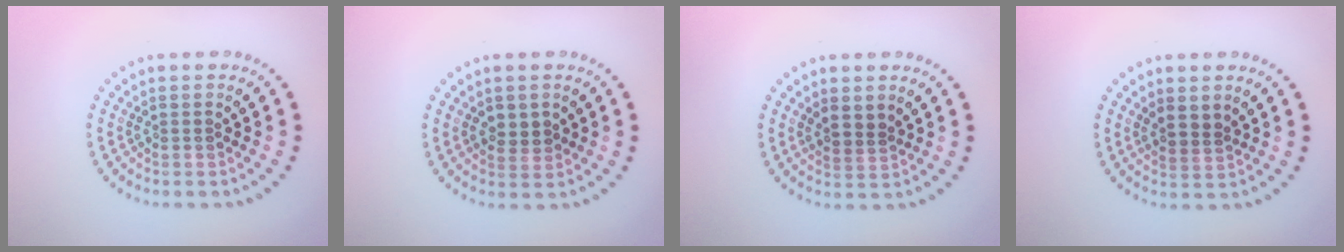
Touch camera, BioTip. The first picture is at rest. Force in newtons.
{"total": 1.8, "press": 1.8, "slide": 0.2}
{"total": 1.6, "press": 1.4, "slide": 0.8}
{"total": 1.6, "press": 1.4, "slide": 0.8}